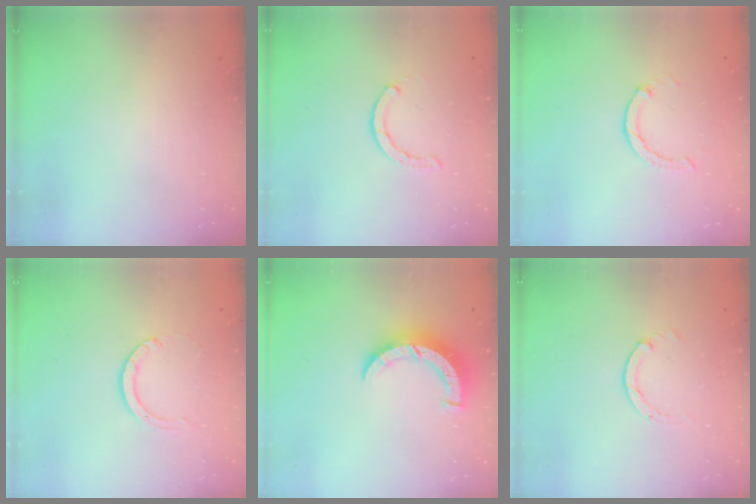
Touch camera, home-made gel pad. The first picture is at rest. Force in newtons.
{"total": 1.5, "press": 1.5, "slide": 0.2}
{"total": 0.0}
{"total": 3.9, "press": 3.9, "slide": 0.4}
{"total": 8.6, "press": 8.6, "slide": 0.5}
{"total": 0.0}